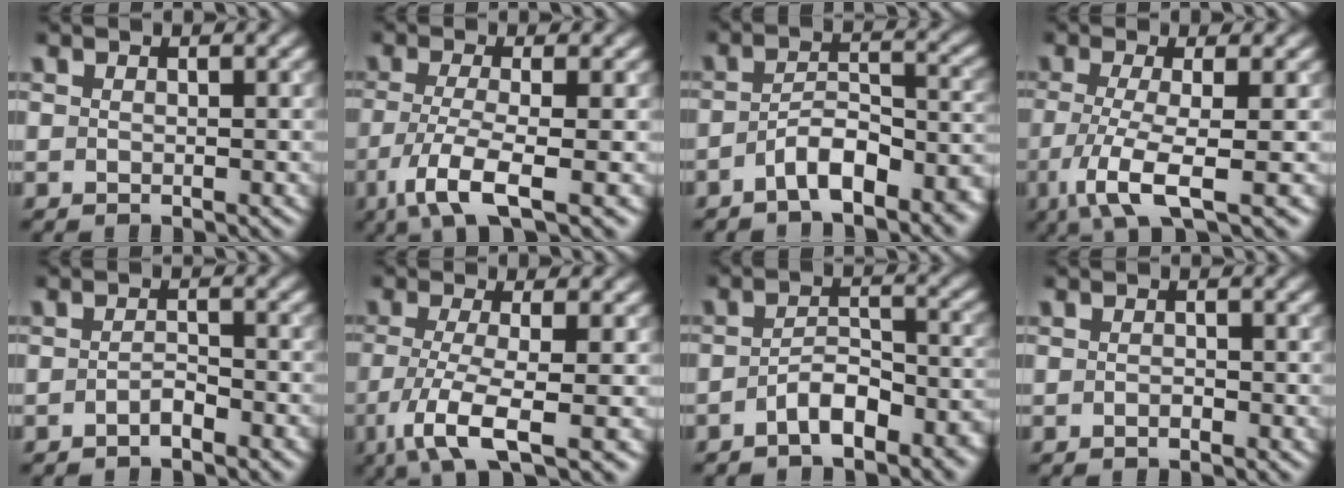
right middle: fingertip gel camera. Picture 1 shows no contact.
{"total": 5.6, "force": [-2.3, 1.3, 4.9], "torque": [-0.095, -0.015, -0.049]}
{"total": 5.6, "force": [-3.1, 2.2, 4.1], "torque": [-0.069, 0.003, -0.055]}
{"total": 6.2, "force": [-2.1, 1.5, 5.6], "torque": [-0.103, -0.016, -0.045]}
{"total": 1.3, "force": [-0.9, 0.4, 0.8], "torque": [-0.015, 0.003, -0.018]}
{"total": 6.3, "force": [-2.4, 1.5, 5.6], "torque": [-0.105, -0.015, -0.048]}
{"total": 4.5, "force": [-2.6, 2.0, 3.2], "torque": [-0.053, 0.006, -0.044]}
{"total": 0.6, "force": [-0.4, 0.3, 0.5], "torque": [-0.009, -0.001, -0.006]}